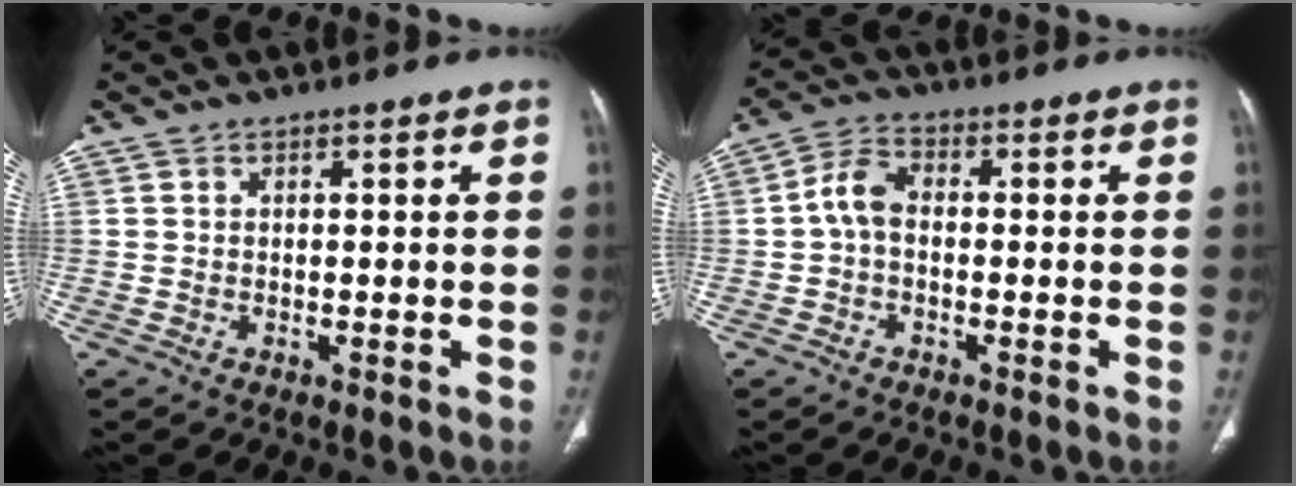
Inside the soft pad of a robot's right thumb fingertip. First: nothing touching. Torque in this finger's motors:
{"motor_torque": [-0.57, 0.59, 0.49, -0.35, 0.02]}